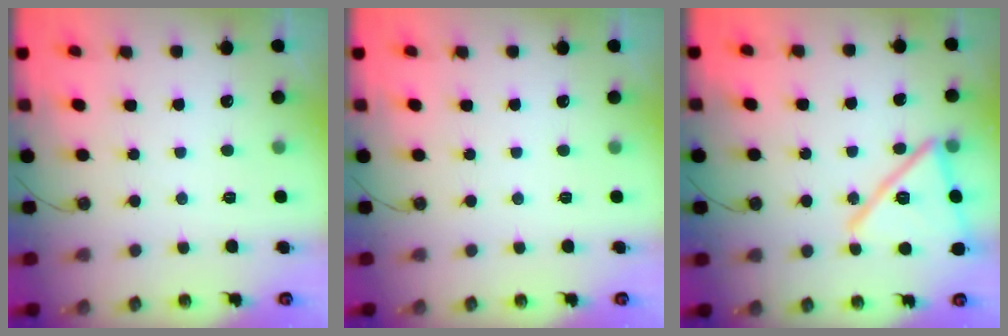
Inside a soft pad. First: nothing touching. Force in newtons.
{"total": 0.0}
{"total": 18.2, "press": 18.1, "slide": 0.7}